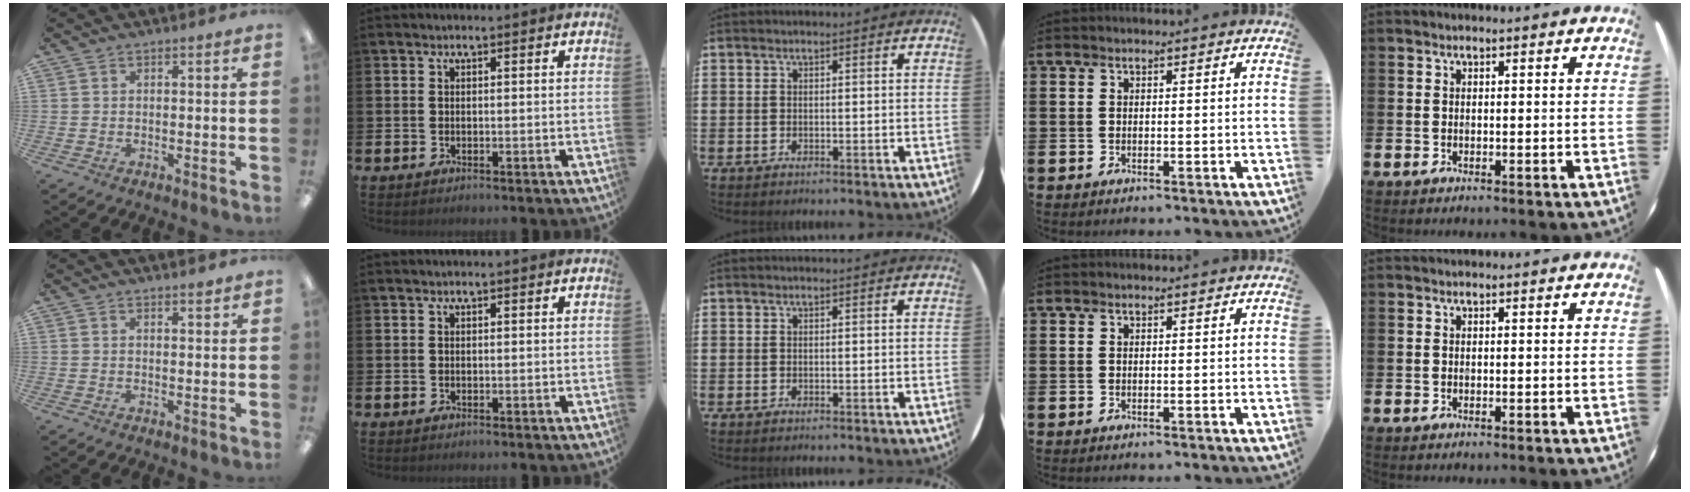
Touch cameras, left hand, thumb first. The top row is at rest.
{"thumb": {"total": 1.5, "force": [1.4, 0.3, 0.5], "torque": [-0.003, -0.005, 0.024]}}